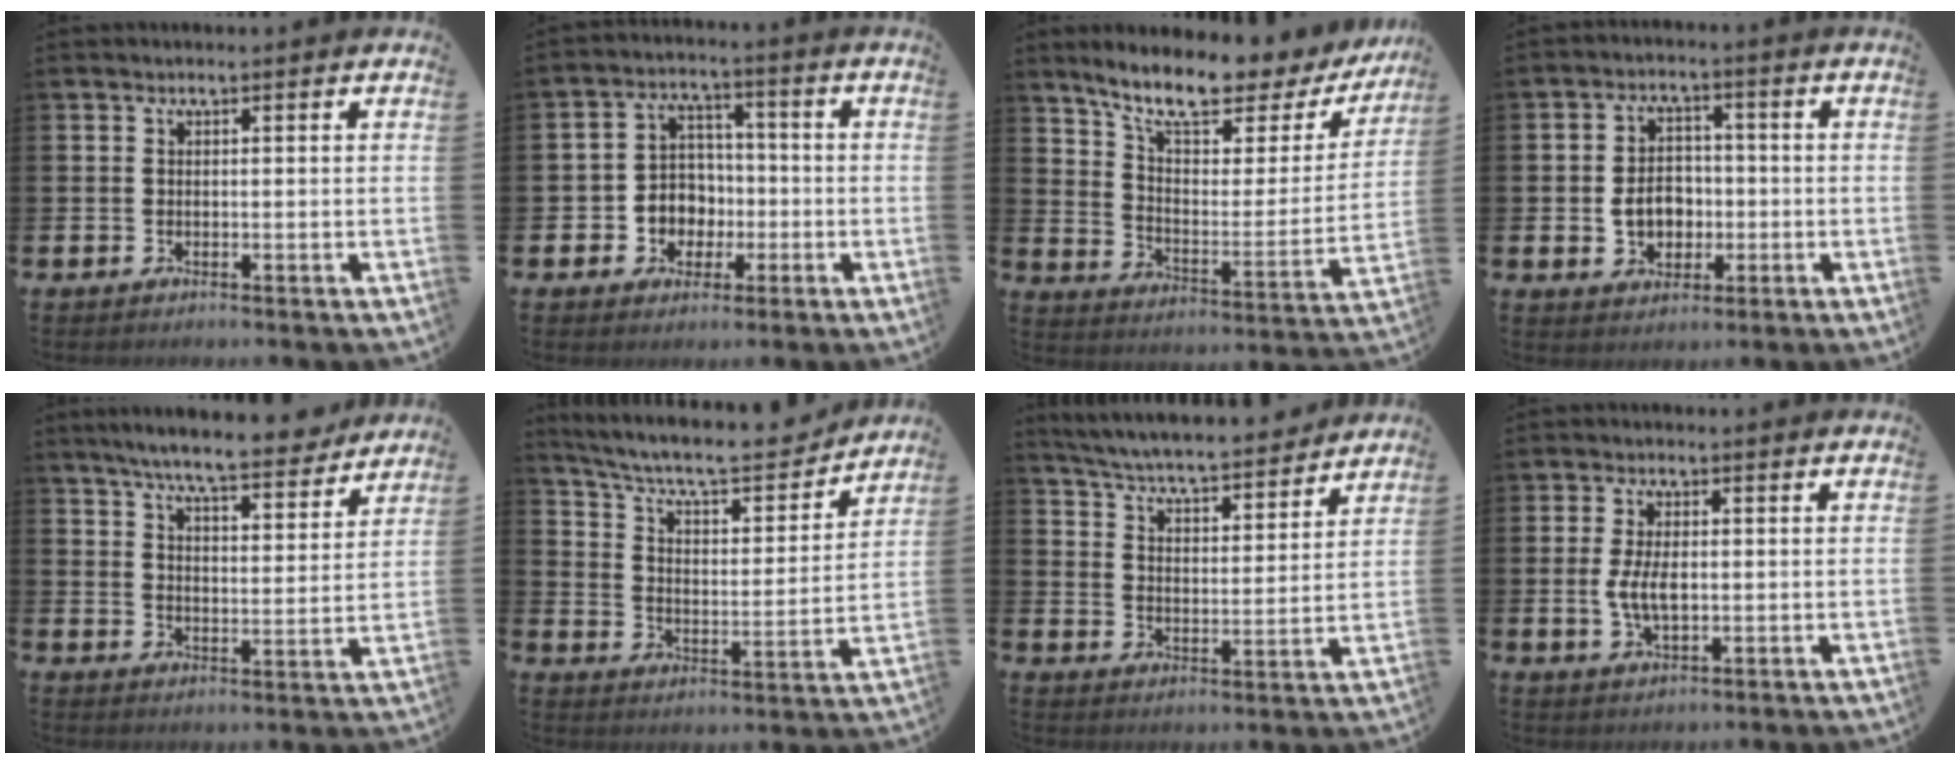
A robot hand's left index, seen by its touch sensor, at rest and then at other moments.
{"total": 5.0, "force": [-0.7, 4.9, 1.1], "torque": [-0.035, 0.004, -0.020]}
{"total": 10.8, "force": [9.1, 2.7, 5.1], "torque": [-0.129, -0.057, 0.155]}
{"total": 5.1, "force": [-0.8, 4.3, 2.7], "torque": [-0.040, 0.004, -0.022]}
{"total": 7.8, "force": [7.3, 0.6, 2.7], "torque": [-0.064, -0.046, 0.125]}
{"total": 8.7, "force": [7.8, 2.1, 3.2], "torque": [-0.092, -0.056, 0.130]}
{"total": 6.2, "force": [6.0, 0.5, 1.5], "torque": [-0.056, -0.051, 0.101]}
{"total": 4.4, "force": [0.0, 2.3, 3.8], "torque": [-0.068, -0.001, -0.006]}